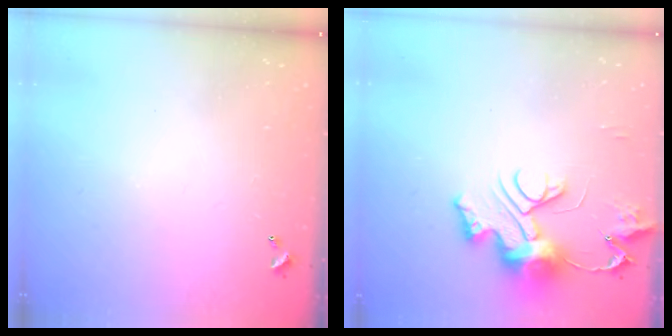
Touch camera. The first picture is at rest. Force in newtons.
{"total": 13.0, "press": 13.0, "slide": 0.8}